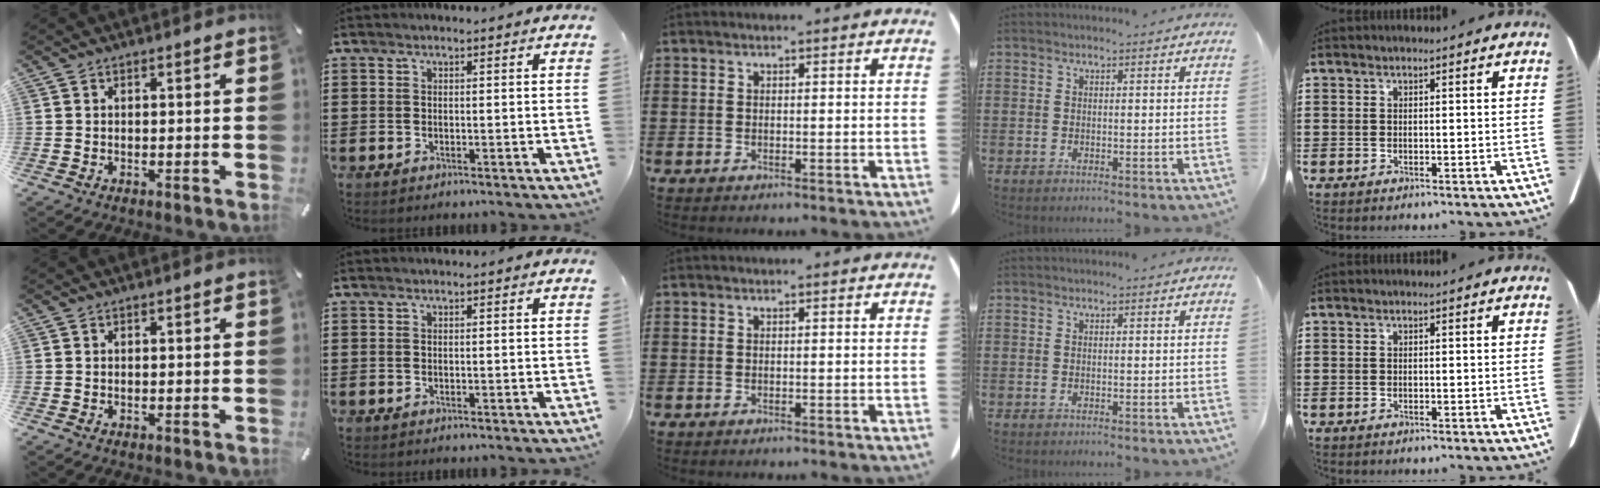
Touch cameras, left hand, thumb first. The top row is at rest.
{}